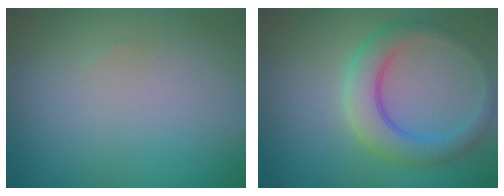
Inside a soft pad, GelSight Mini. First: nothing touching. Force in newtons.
{"total": 4.5, "press": 4.5, "slide": 0.2}